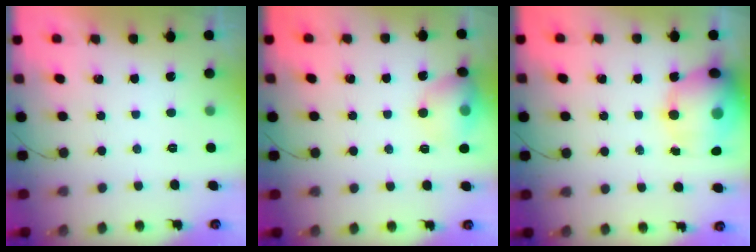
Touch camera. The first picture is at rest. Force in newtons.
{"total": 11.0, "press": 10.9, "slide": 1.6}
{"total": 19.3, "press": 18.8, "slide": 4.2}